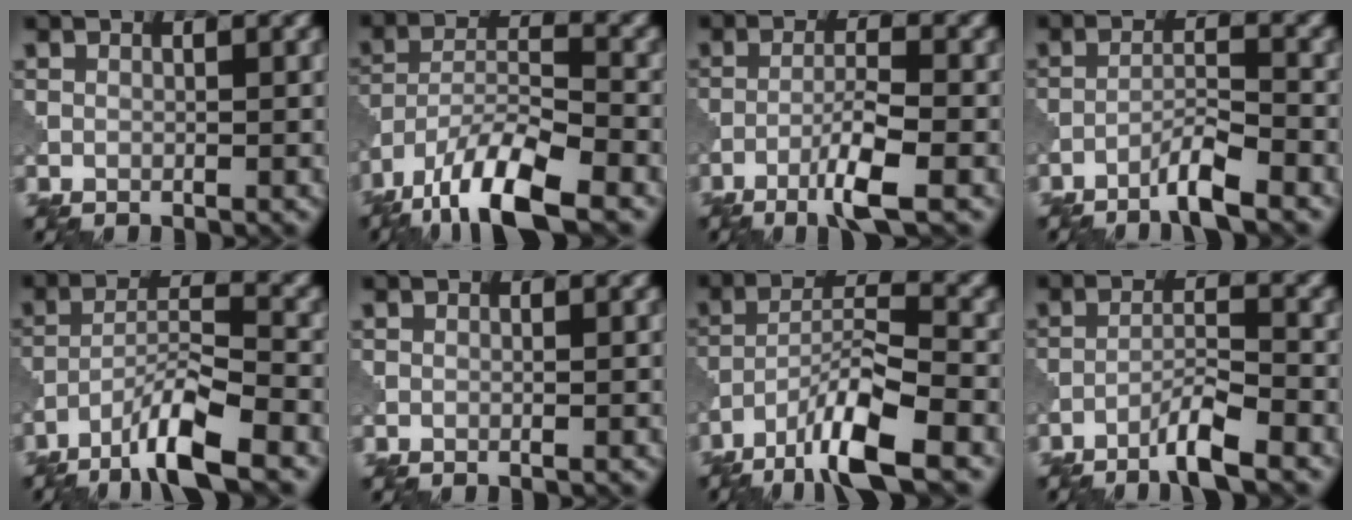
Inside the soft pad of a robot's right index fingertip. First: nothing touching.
{"total": 10.6, "force": [-7.5, 3.0, 6.9], "torque": [-0.119, 0.001, -0.146]}
{"total": 4.8, "force": [-2.6, 0.3, 4.0], "torque": [-0.074, 0.006, -0.058]}
{"total": 3.6, "force": [-2.7, 0.1, 2.4], "torque": [-0.042, 0.007, -0.059]}
{"total": 7.1, "force": [-4.9, 1.0, 5.1], "torque": [-0.089, 0.003, -0.095]}
{"total": 0.0}
{"total": 8.6, "force": [-5.6, 1.7, 6.3], "torque": [-0.112, 0.002, -0.110]}
{"total": 4.0, "force": [-2.9, 0.1, 2.8], "torque": [-0.049, 0.007, -0.063]}